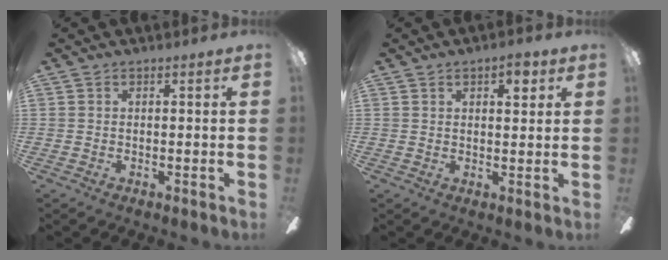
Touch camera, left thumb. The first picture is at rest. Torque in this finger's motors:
{"motor_torque": [-0.01, 0.01, -0.25, -0.16, 0.04]}